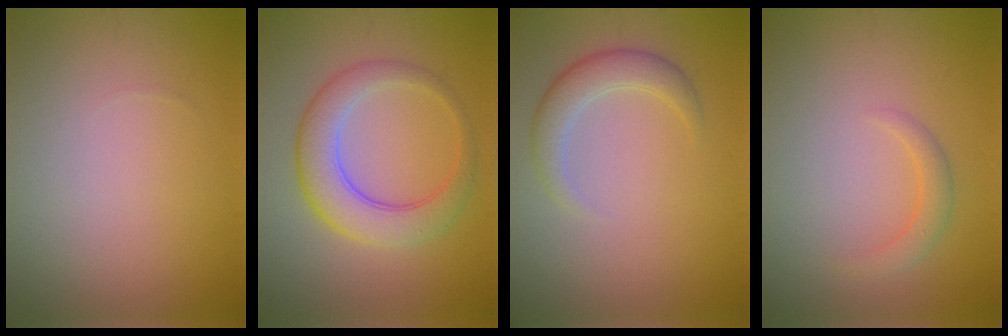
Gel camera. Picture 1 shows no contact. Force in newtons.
{"total": 5.1, "press": 5.1, "slide": 0.2}
{"total": 2.7, "press": 2.7, "slide": 0.2}
{"total": 1.6, "press": 1.6, "slide": 0.0}